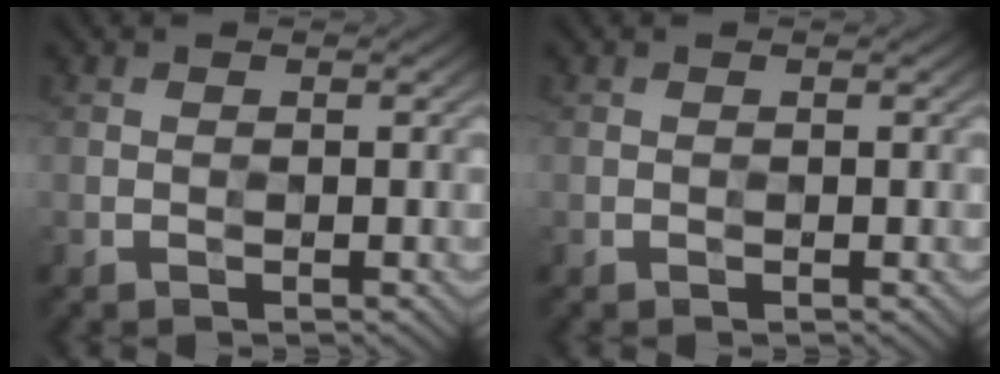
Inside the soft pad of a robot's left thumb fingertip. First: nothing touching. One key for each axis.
{"total": 0.0}